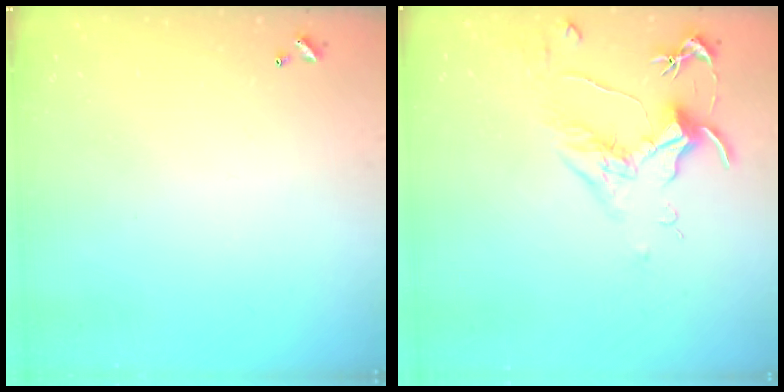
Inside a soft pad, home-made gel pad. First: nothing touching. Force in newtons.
{"total": 1.8, "press": 1.5, "slide": 0.9}